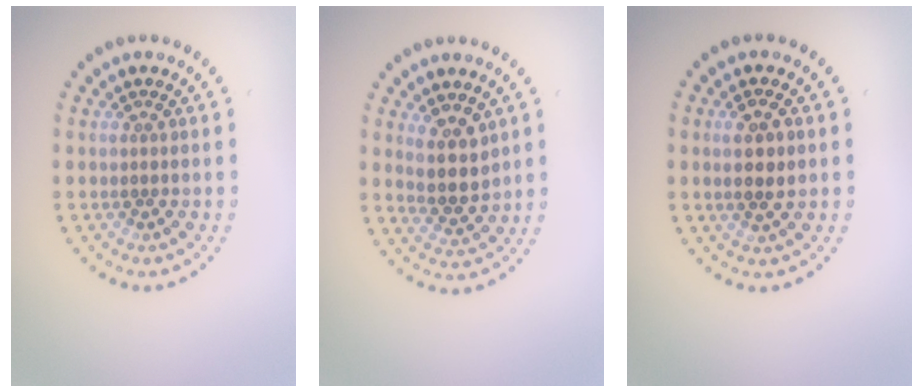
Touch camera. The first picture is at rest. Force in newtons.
{"total": 3.3, "press": 2.9, "slide": 1.5}
{"total": 2.3, "press": 2.2, "slide": 0.6}